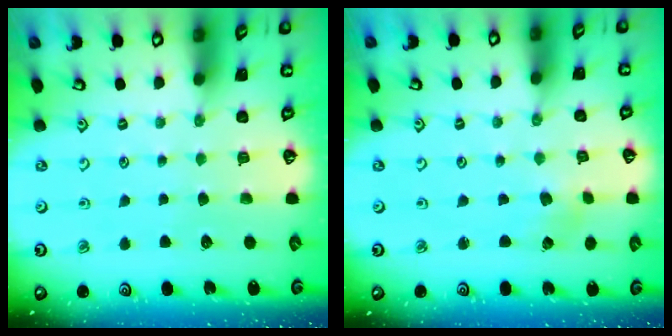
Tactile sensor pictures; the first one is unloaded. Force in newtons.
{"total": 2.7, "press": 2.7, "slide": 0.3}